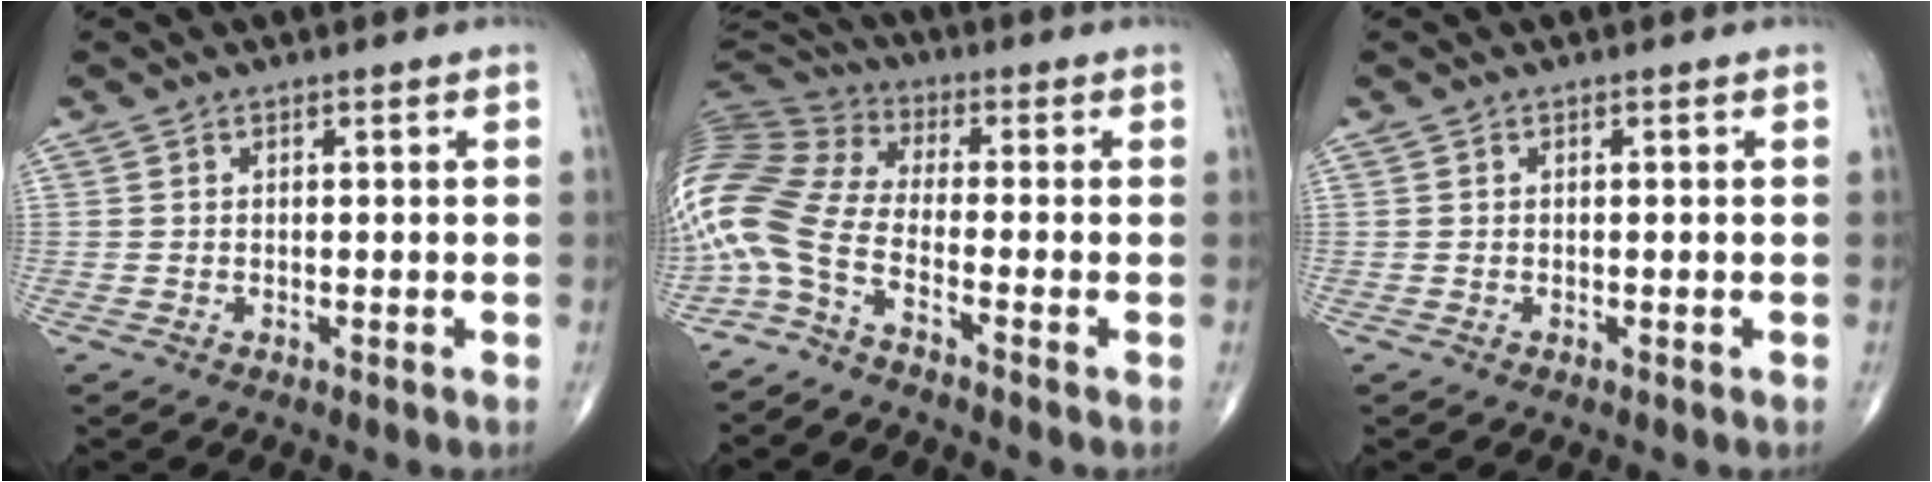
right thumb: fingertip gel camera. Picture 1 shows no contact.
{"total": 12.3, "force": [-4.9, 5.9, 9.6], "torque": [-0.222, 0.052, -0.110]}
{"total": 0.0}